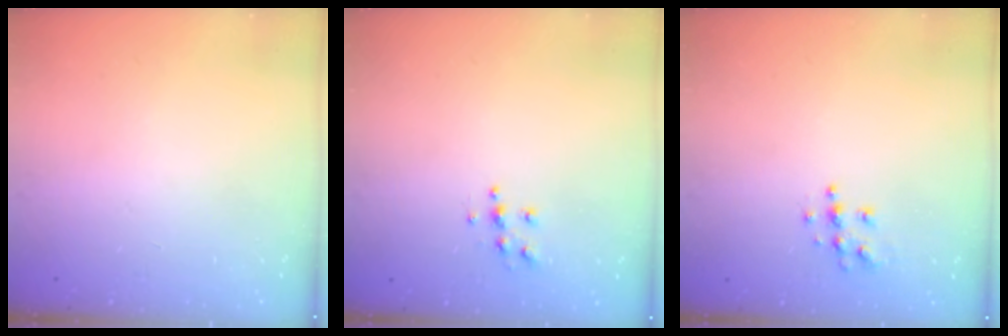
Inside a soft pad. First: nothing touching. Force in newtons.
{"total": 5.5, "press": 5.5, "slide": 0.3}
{"total": 6.2, "press": 6.2, "slide": 0.2}